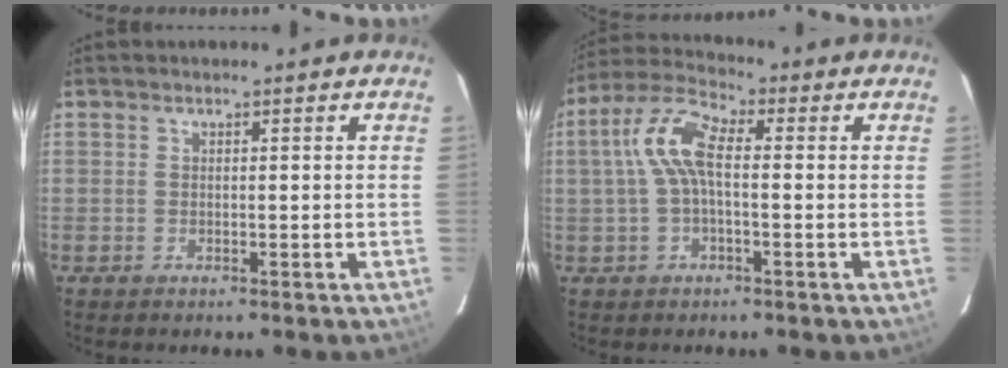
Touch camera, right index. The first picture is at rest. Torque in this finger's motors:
{"motor_torque": [0.88, -0.12, 0.54, 0.16]}